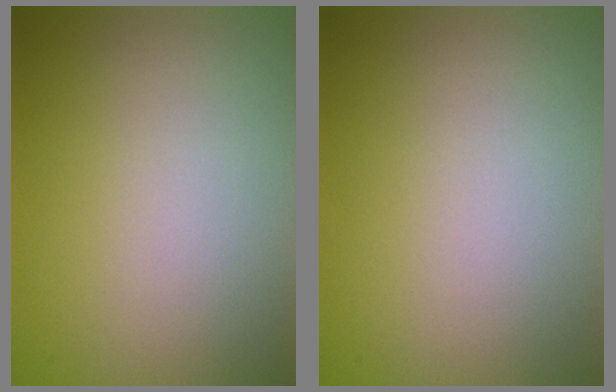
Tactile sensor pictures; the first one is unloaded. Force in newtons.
{"total": 0.0}